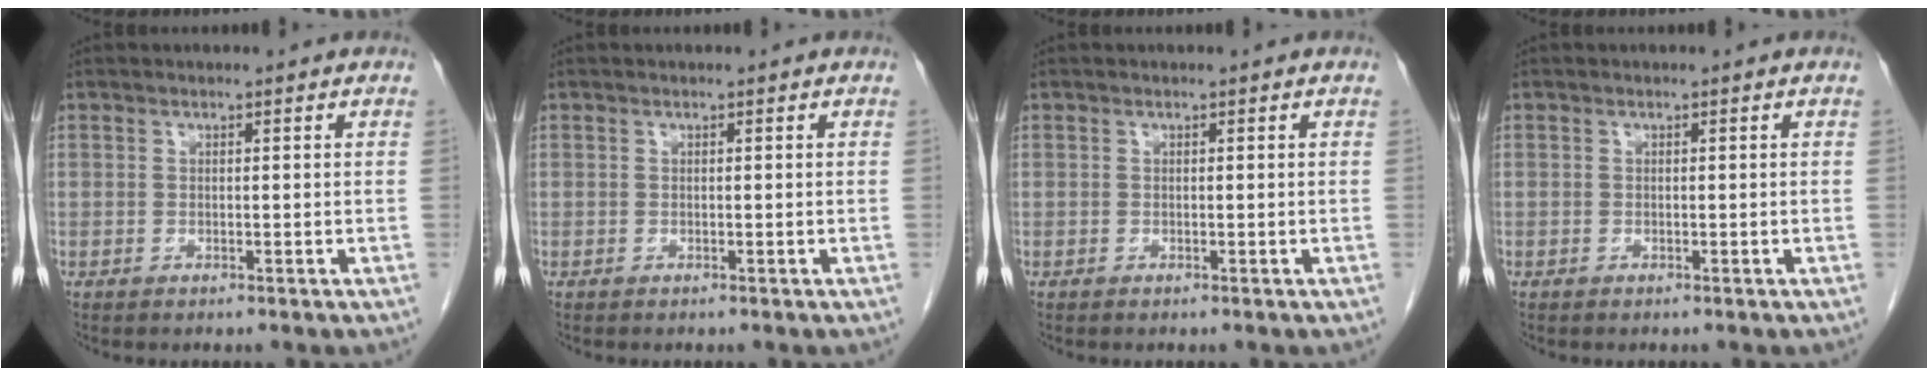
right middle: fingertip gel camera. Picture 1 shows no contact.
{"total": 0.0}
{"total": 0.0}
{"total": 0.0}